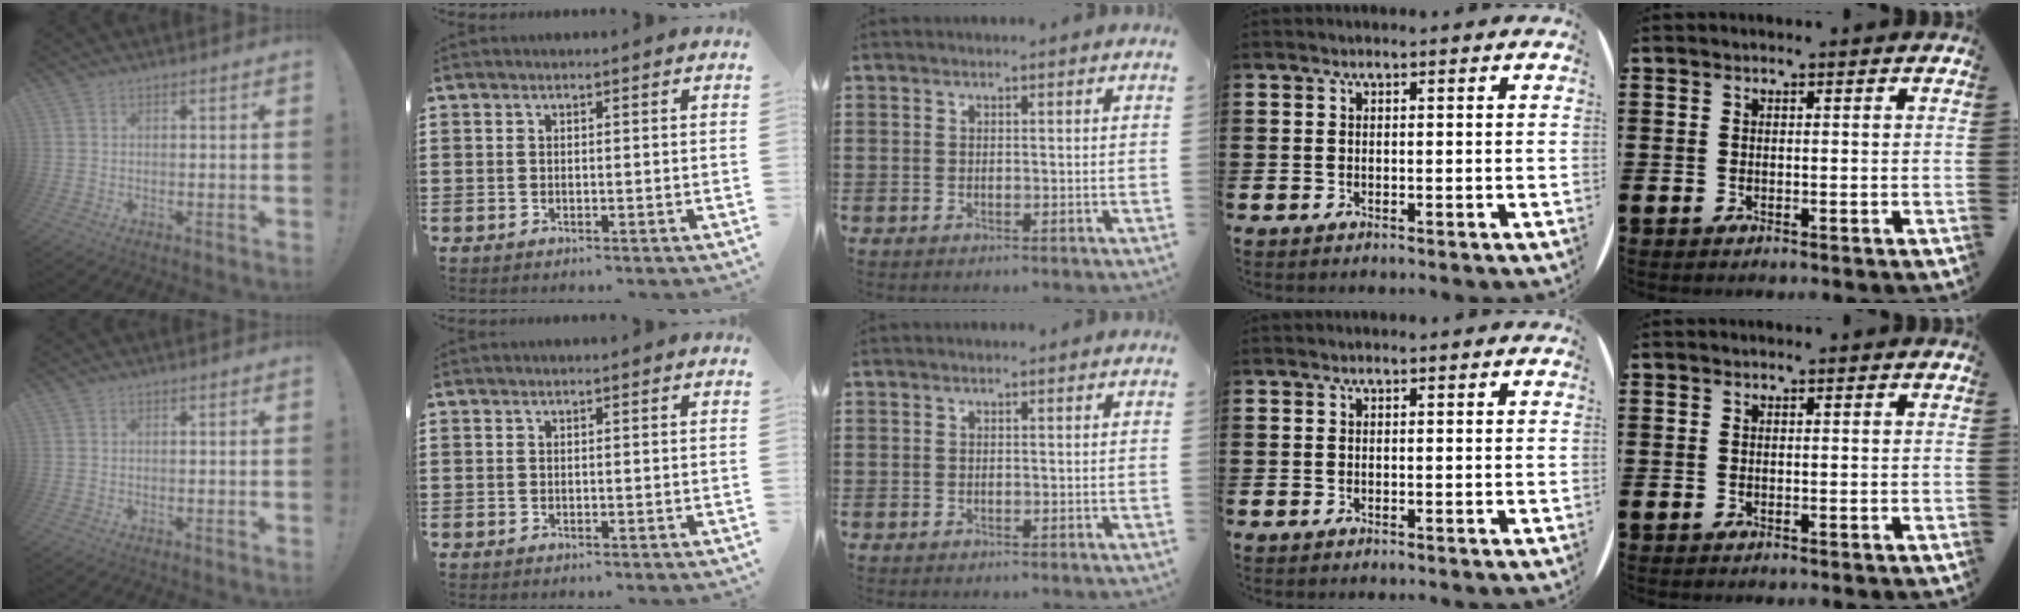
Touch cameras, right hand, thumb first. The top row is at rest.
{}